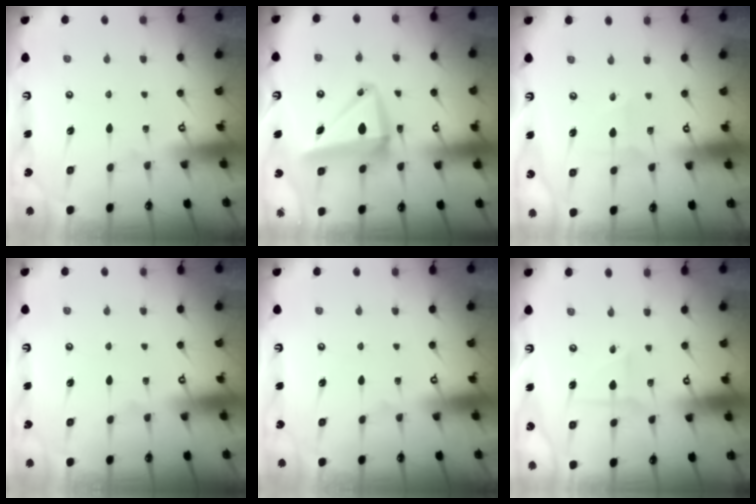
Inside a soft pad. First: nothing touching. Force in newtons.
{"total": 10.8, "press": 10.5, "slide": 2.3}
{"total": 2.7, "press": 2.5, "slide": 0.9}
{"total": 0.0}
{"total": 0.0}
{"total": 3.0, "press": 2.9, "slide": 0.7}